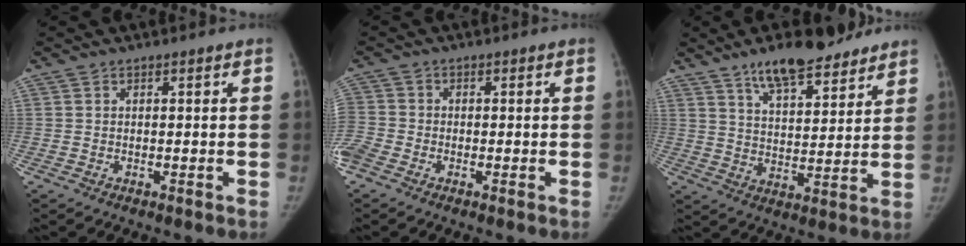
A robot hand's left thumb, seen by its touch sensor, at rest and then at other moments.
{"total": 5.4, "force": [-2.7, 3.9, 2.5], "torque": [-0.072, 0.000, -0.062]}
{"total": 14.1, "force": [10.2, 4.8, 8.4], "torque": [-0.101, -0.052, 0.167]}